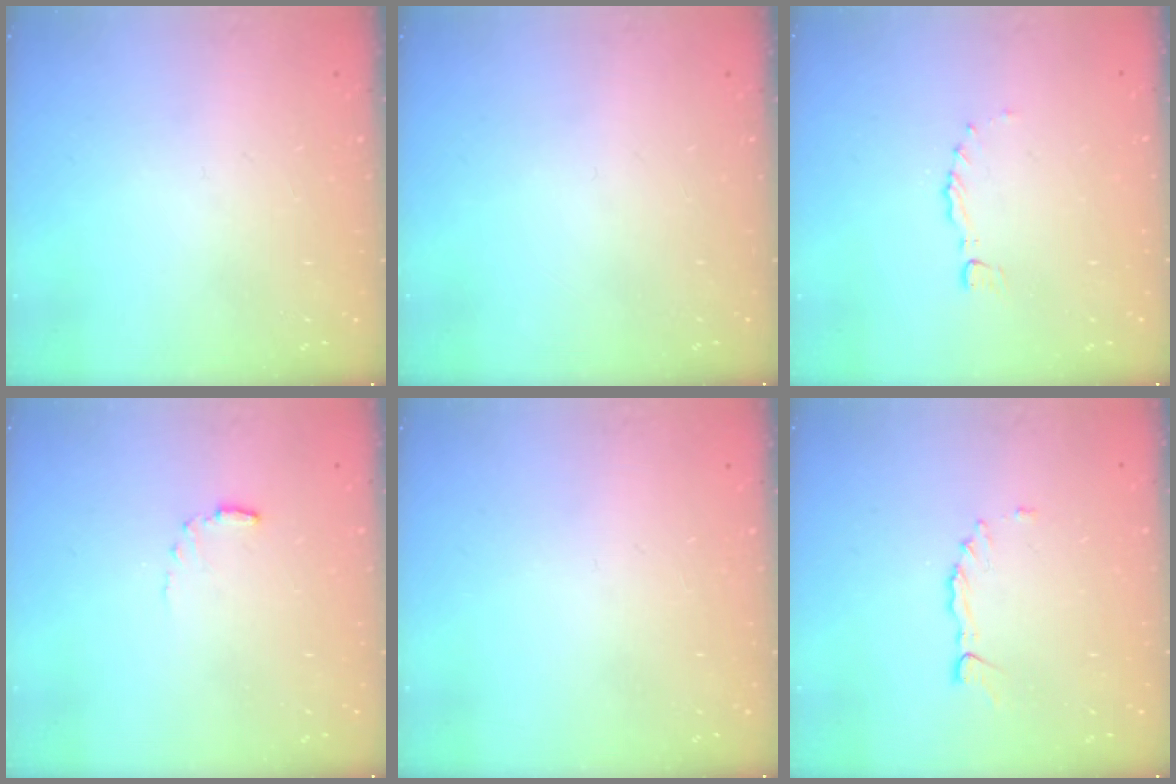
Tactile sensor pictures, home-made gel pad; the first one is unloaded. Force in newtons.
{"total": 0.0}
{"total": 0.0}
{"total": 3.7, "press": 3.6, "slide": 0.6}
{"total": 0.0}
{"total": 2.3, "press": 2.3, "slide": 0.2}